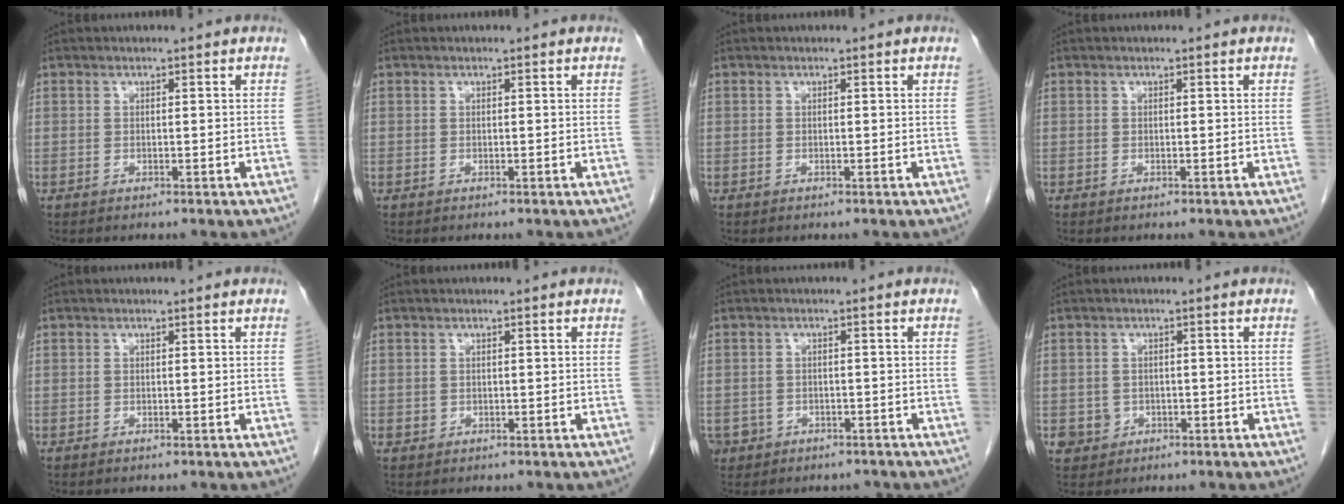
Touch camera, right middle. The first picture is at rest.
{"total": 0.0}
{"total": 0.0}
{"total": 0.0}
{"total": 0.0}
{"total": 0.7, "force": [-0.1, 0.7, 0.2], "torque": [-0.001, 0.003, 0.000]}
{"total": 5.2, "force": [-3.3, 4.0, 0.5], "torque": [-0.013, 0.014, -0.043]}
{"total": 2.8, "force": [-0.8, 2.7, 0.3], "torque": [0.001, 0.008, -0.007]}